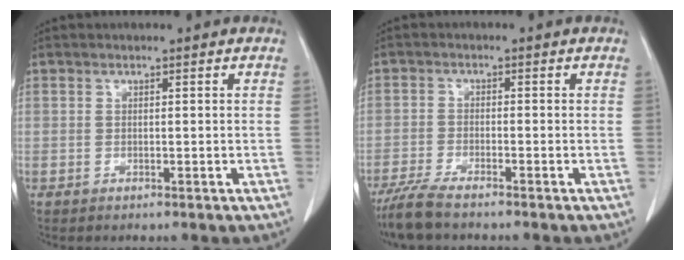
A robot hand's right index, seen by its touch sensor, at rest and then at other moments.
{"total": 5.2, "force": [-4.4, 0.4, 2.8], "torque": [-0.058, -0.017, -0.083]}